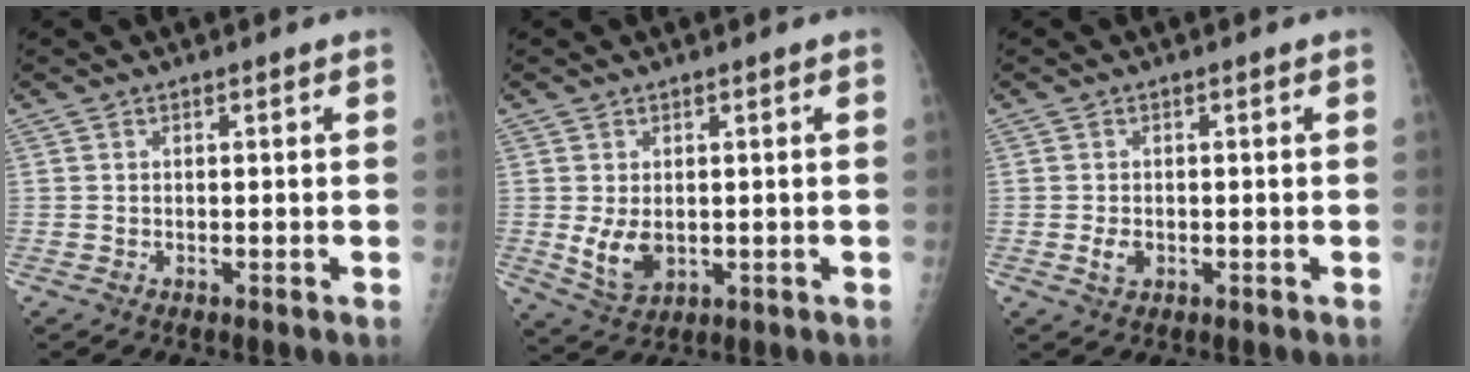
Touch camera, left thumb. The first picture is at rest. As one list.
[{"total": 5.6, "force": [-0.1, 3.8, 4.1], "torque": [-0.067, -0.012, 0.013]}, {"total": 2.2, "force": [-0.5, 1.5, 1.5], "torque": [-0.027, -0.001, -0.008]}]